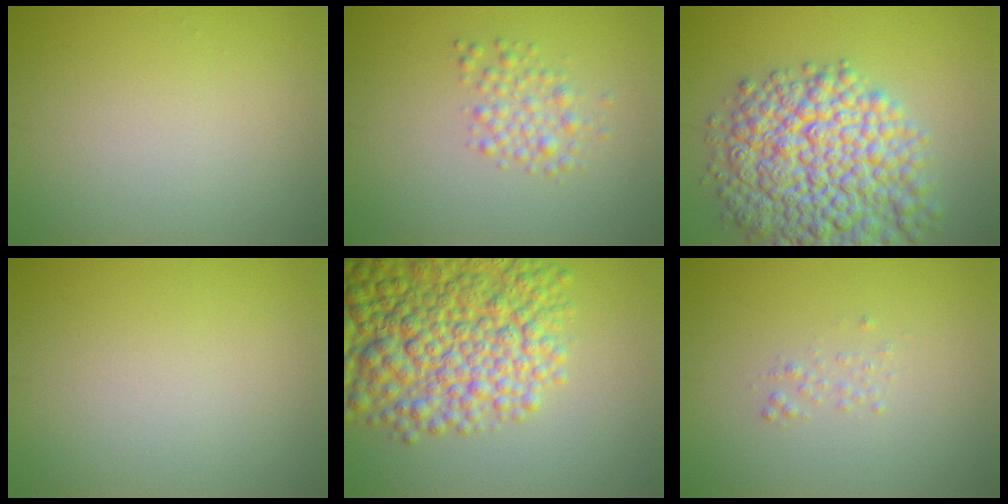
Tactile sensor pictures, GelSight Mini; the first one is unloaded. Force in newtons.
{"total": 2.2, "press": 2.2, "slide": 0.1}
{"total": 11.9, "press": 11.9, "slide": 0.5}
{"total": 0.0}
{"total": 10.5, "press": 10.5, "slide": 0.3}
{"total": 0.7, "press": 0.7, "slide": 0.1}